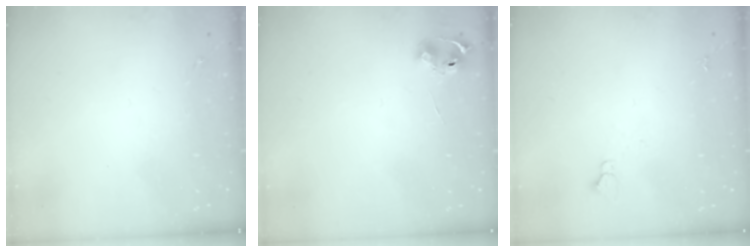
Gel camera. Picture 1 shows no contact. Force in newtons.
{"total": 6.3, "press": 6.3, "slide": 0.8}
{"total": 3.1, "press": 3.1, "slide": 0.3}